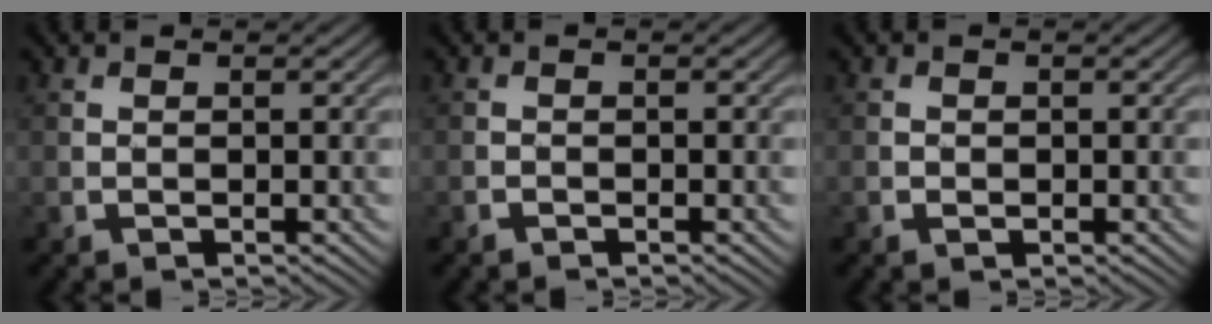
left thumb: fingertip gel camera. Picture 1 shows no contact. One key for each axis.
{"total": 0.7, "fx": -0.6, "fy": 0.3, "fz": 0.1, "tx": -0.002, "ty": -0.004, "tz": -0.011}
{"total": 0.6, "fx": -0.2, "fy": 0.5, "fz": 0.2, "tx": -0.001, "ty": -0.006, "tz": -0.006}